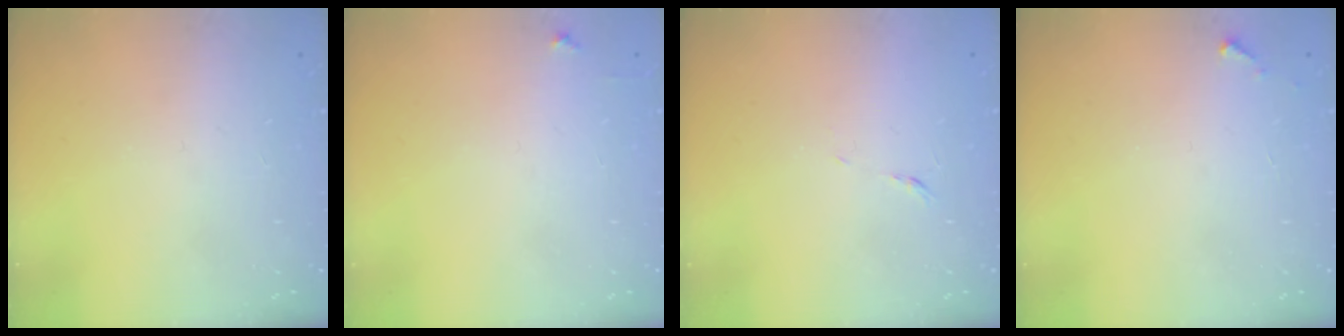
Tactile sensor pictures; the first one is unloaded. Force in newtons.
{"total": 4.7, "press": 4.6, "slide": 0.5}
{"total": 3.9, "press": 3.8, "slide": 0.9}
{"total": 2.8, "press": 2.8, "slide": 0.1}